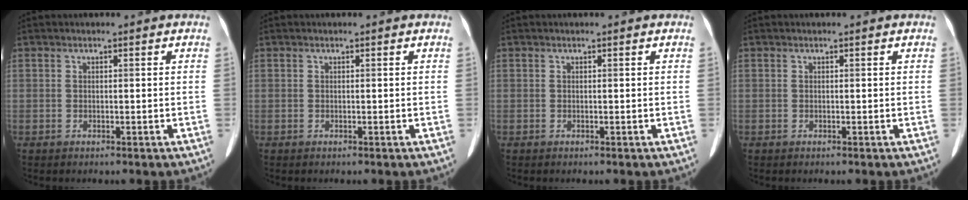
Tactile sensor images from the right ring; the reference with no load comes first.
{"total": 0.0}
{"total": 0.0}
{"total": 0.0}